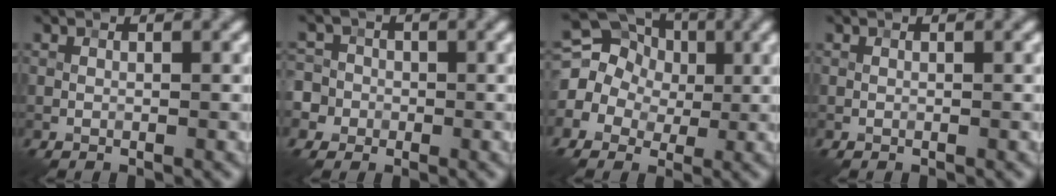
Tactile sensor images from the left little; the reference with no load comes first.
{"total": 5.6, "force": [-1.4, 5.2, 1.4], "torque": [-0.023, 0.015, -0.060]}
{"total": 10.9, "force": [0.7, 10.0, 4.2], "torque": [-0.092, 0.033, -0.034]}
{"total": 0.0}